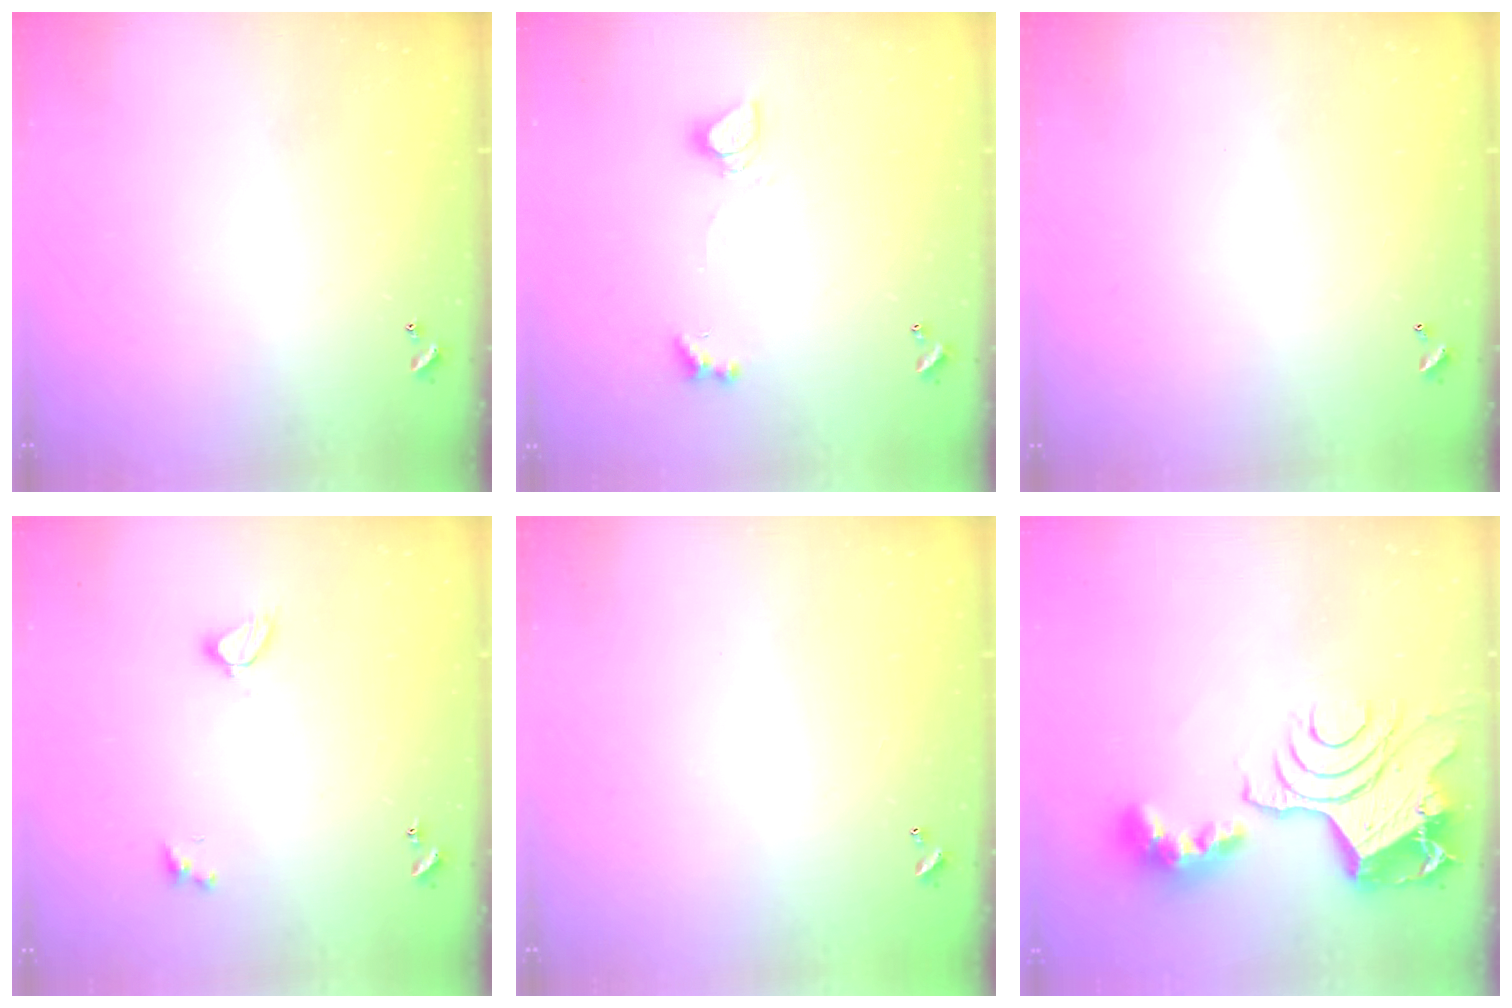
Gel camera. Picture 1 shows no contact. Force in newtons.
{"total": 1.0, "press": 0.9, "slide": 0.4}
{"total": 2.9, "press": 2.9, "slide": 0.1}
{"total": 2.2, "press": 2.2, "slide": 0.3}
{"total": 2.8, "press": 2.8, "slide": 0.1}
{"total": 14.6, "press": 14.5, "slide": 1.8}